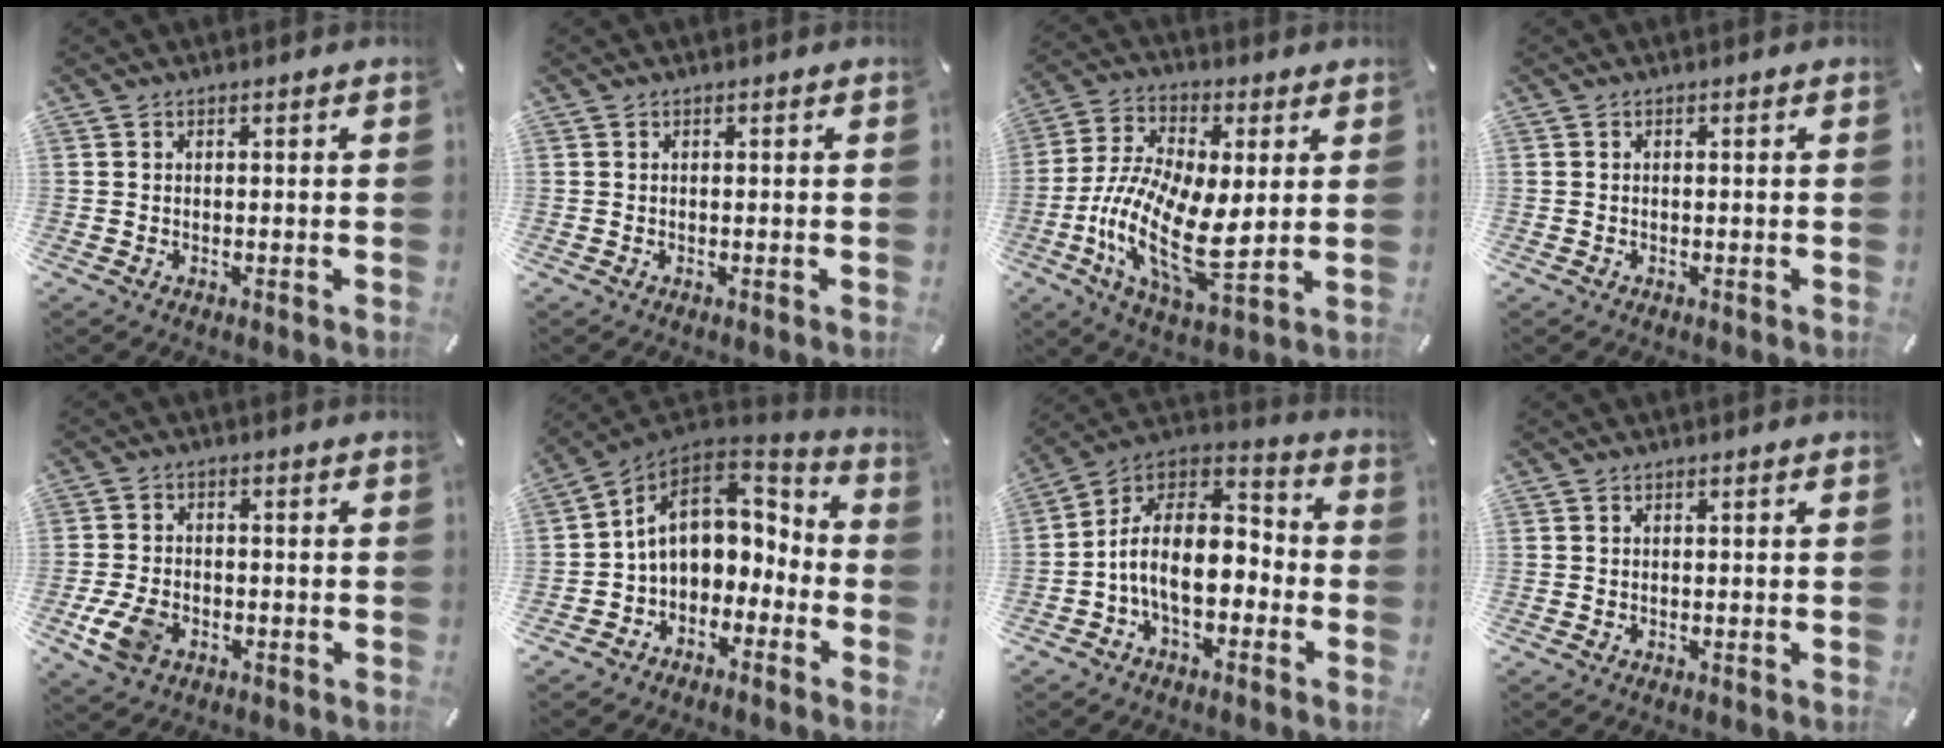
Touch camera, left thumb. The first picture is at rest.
{"total": 0.0}
{"total": 16.8, "force": [-1.8, 7.4, 15.0], "torque": [-0.323, -0.019, -0.028]}
{"total": 0.0}
{"total": 7.3, "force": [-2.9, 4.8, 4.6], "torque": [-0.110, 0.005, -0.054]}
{"total": 12.9, "force": [0.8, 9.9, 8.3], "torque": [-0.138, 0.000, 0.019]}
{"total": 13.7, "force": [-3.9, 8.6, 10.0], "torque": [-0.204, 0.007, -0.074]}
{"total": 0.0}